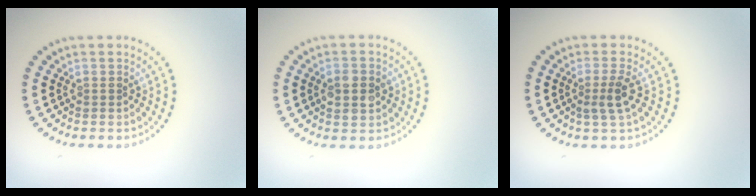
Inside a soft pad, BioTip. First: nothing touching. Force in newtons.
{"total": 2.9, "press": 2.9, "slide": 0.2}
{"total": 2.2, "press": 1.8, "slide": 1.4}